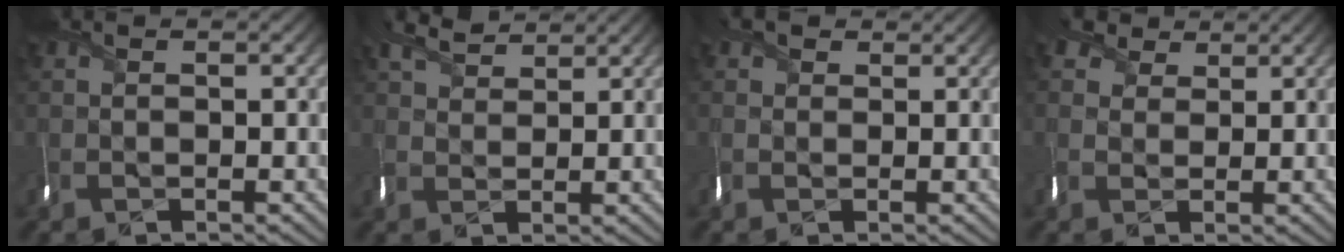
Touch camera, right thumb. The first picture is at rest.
{"total": 2.9, "force": [2.8, 0.7, 0.4], "torque": [-0.032, 0.010, 0.054]}
{"total": 1.5, "force": [0.7, 0.6, -1.2], "torque": [0.018, 0.003, 0.003]}
{"total": 2.4, "force": [1.8, 1.5, -0.6], "torque": [0.001, 0.005, 0.028]}